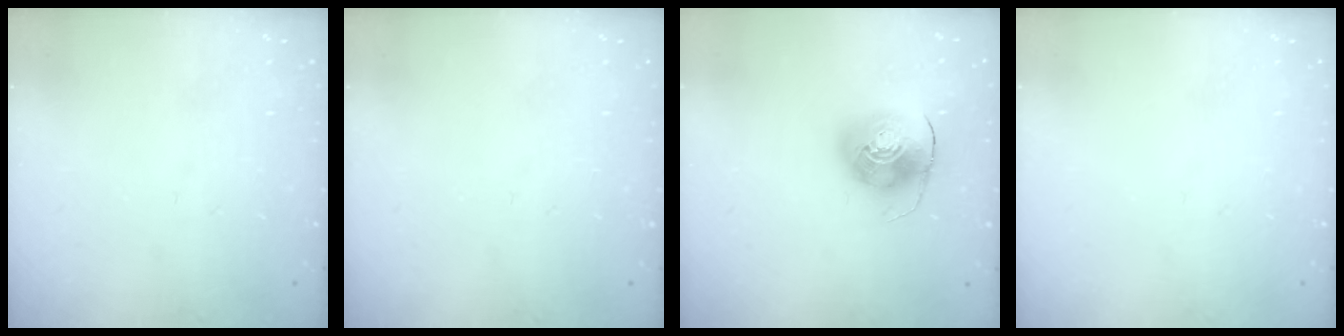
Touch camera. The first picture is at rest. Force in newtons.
{"total": 0.0}
{"total": 9.4, "press": 9.2, "slide": 1.5}
{"total": 0.0}